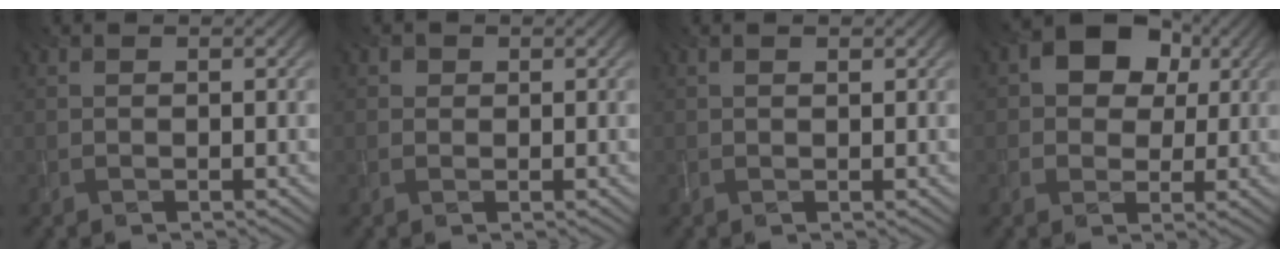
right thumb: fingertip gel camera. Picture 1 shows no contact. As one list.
[{"total": 1.1, "force": [0.4, 1.0, 0.3], "torque": [-0.003, -0.002, 0.002]}, {"total": 0.9, "force": [0.6, 0.2, 0.6], "torque": [-0.015, 0.004, 0.011]}, {"total": 8.5, "force": [2.8, 6.6, 4.6], "torque": [-0.088, 0.027, 0.024]}]